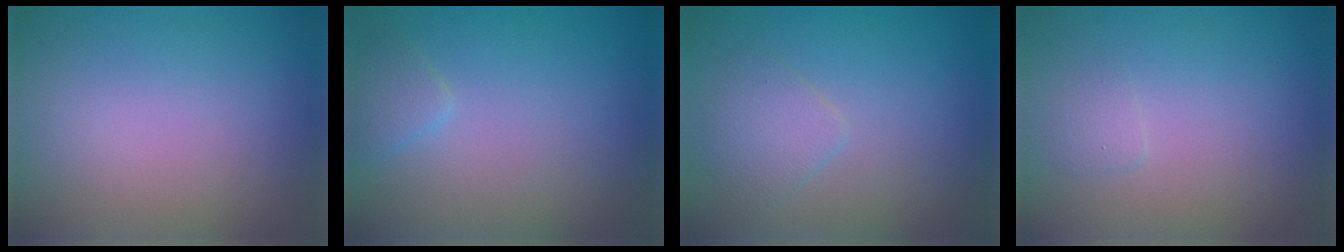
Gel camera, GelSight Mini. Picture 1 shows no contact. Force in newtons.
{"total": 1.2, "press": 1.2, "slide": 0.1}
{"total": 2.0, "press": 2.0, "slide": 0.1}
{"total": 0.7, "press": 0.7, "slide": 0.1}